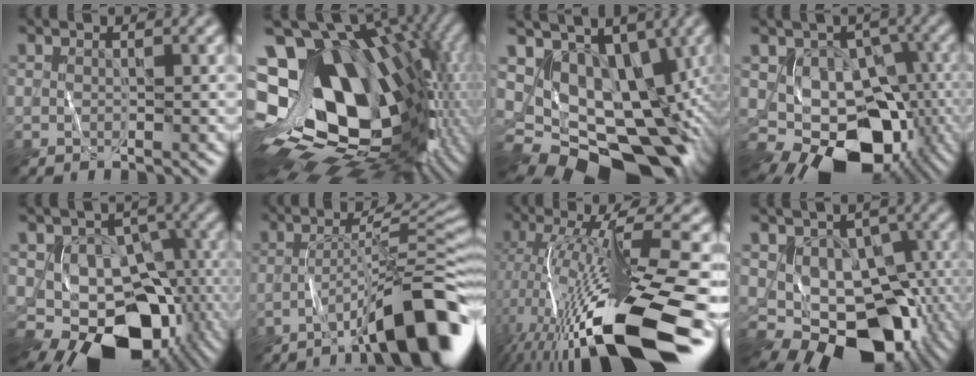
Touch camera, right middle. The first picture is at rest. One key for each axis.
{"total": 18.9, "fx": 0.5, "fy": 12.4, "fz": 14.2, "tx": -0.236, "ty": -0.010, "tz": 0.031}
{"total": 14.8, "fx": -0.4, "fy": 10.6, "fz": 10.3, "tx": -0.139, "ty": -0.021, "tz": 0.022}
{"total": 11.0, "fx": -3.7, "fy": 7.9, "fz": 6.8, "tx": -0.086, "ty": -0.016, "tz": -0.056}
{"total": 12.6, "fx": -5.4, "fy": 8.5, "fz": 7.5, "tx": -0.106, "ty": -0.013, "tz": -0.076}
{"total": 10.2, "fx": -5.5, "fy": 1.5, "fz": 8.5, "tx": -0.112, "ty": 0.026, "tz": -0.092}
{"total": 16.4, "fx": -5.7, "fy": 3.7, "fz": 14.9, "tx": -0.263, "ty": 0.009, "tz": -0.100}
{"total": 11.4, "fx": -2.8, "fy": 7.9, "fz": 7.7, "tx": -0.091, "ty": -0.026, "tz": -0.035}